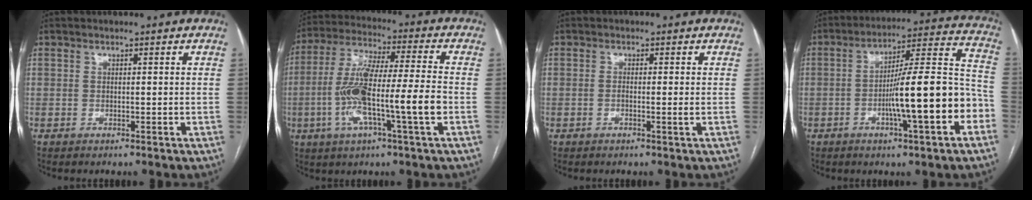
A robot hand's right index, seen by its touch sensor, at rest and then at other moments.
{"total": 14.5, "force": [-3.4, 0.7, 14.1], "torque": [-0.275, 0.005, -0.066]}
{"total": 1.6, "force": [-0.3, 0.0, 1.6], "torque": [-0.027, -0.002, -0.006]}
{"total": 16.5, "force": [-4.9, 1.3, 15.6], "torque": [-0.236, 0.017, -0.074]}